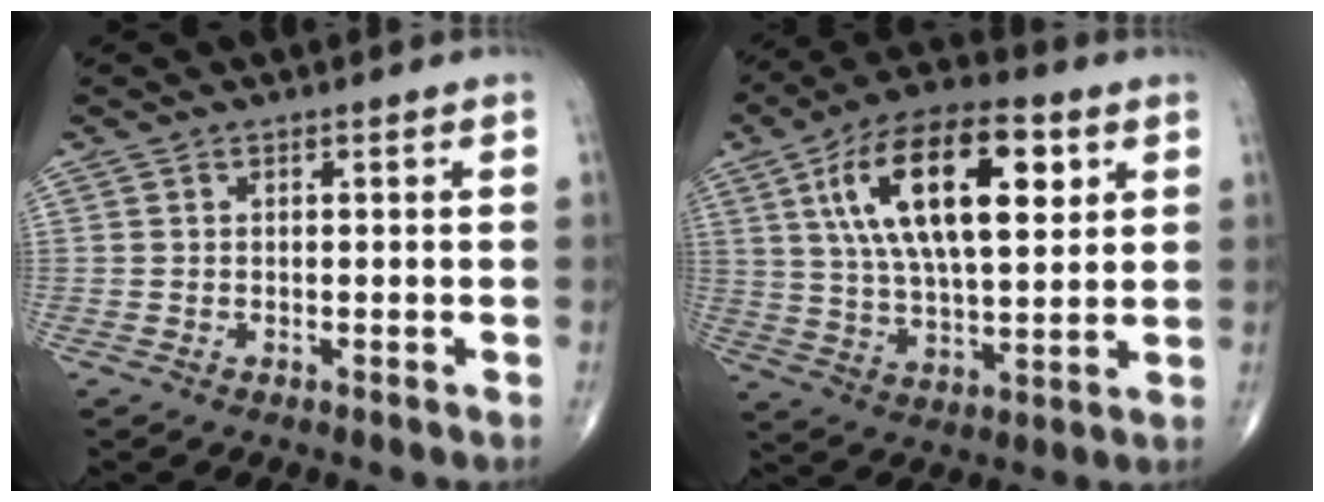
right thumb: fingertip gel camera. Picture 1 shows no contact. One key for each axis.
{"total": 21.0, "fx": 6.9, "fy": 9.1, "fz": 17.6, "tx": -0.293, "ty": -0.007, "tz": 0.115}